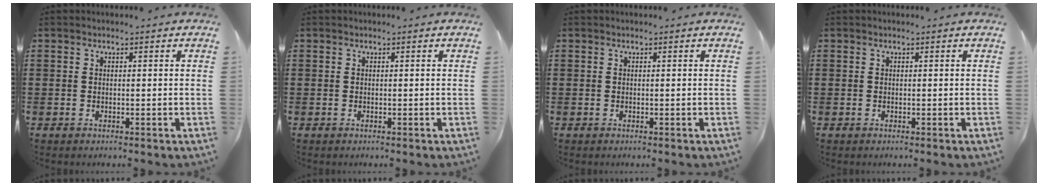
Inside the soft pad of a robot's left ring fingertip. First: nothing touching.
{"total": 0.0}
{"total": 0.0}
{"total": 0.0}